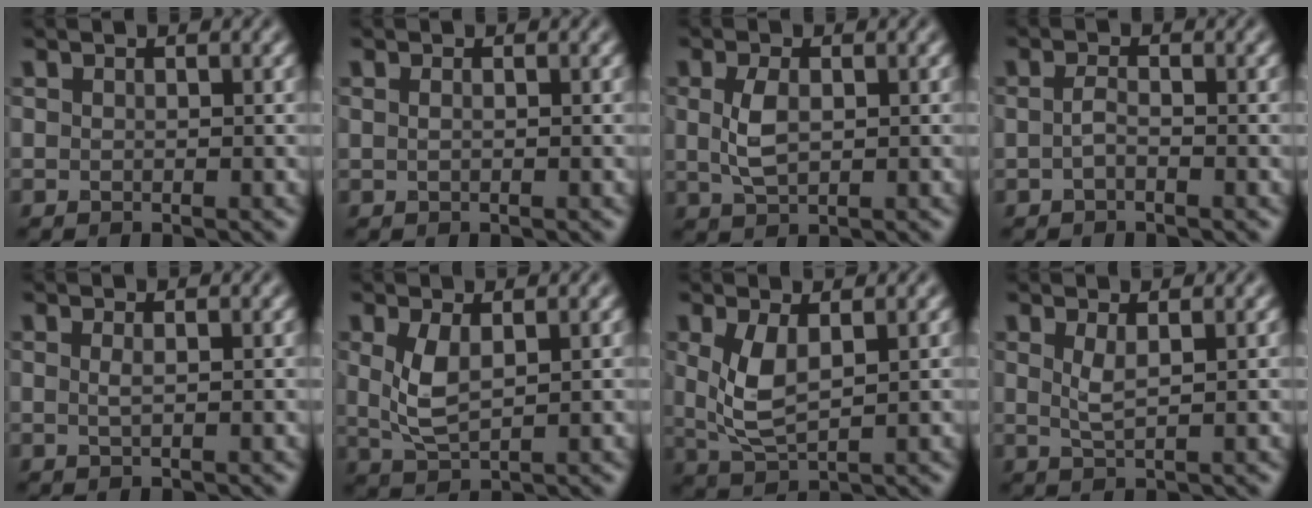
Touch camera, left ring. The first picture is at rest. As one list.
[{"total": 0.5, "force": [0.2, 0.3, 0.4], "torque": [-0.012, -0.002, 0.003]}, {"total": 2.9, "force": [0.3, 1.6, 2.4], "torque": [-0.060, 0.000, 0.009]}, {"total": 1.1, "force": [-0.4, 0.3, 0.9], "torque": [-0.022, 0.001, -0.011]}, {"total": 0.9, "force": [0.2, 0.3, 0.8], "torque": [-0.015, 0.002, 0.001]}, {"total": 3.3, "force": [0.8, 1.4, 2.8], "torque": [-0.067, -0.003, 0.021]}, {"total": 3.9, "force": [0.9, 1.7, 3.4], "torque": [-0.081, -0.004, 0.023]}, {"total": 1.8, "force": [0.6, 0.4, 1.6], "torque": [-0.035, -0.004, 0.015]}]